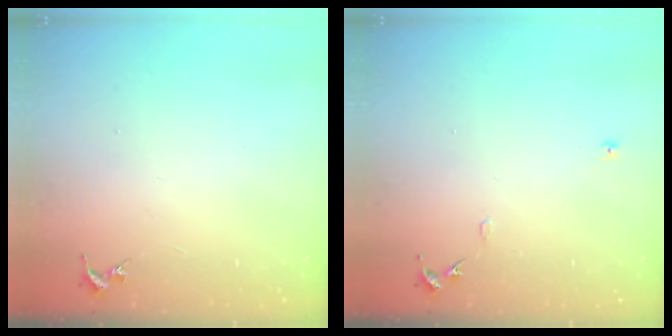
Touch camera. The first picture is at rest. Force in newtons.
{"total": 6.1, "press": 6.1, "slide": 0.7}